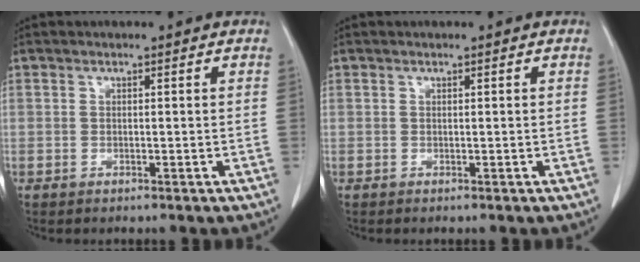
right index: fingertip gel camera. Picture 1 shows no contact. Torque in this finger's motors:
{"motor_torque": [0.06, -0.04, 0.00, 0.01]}